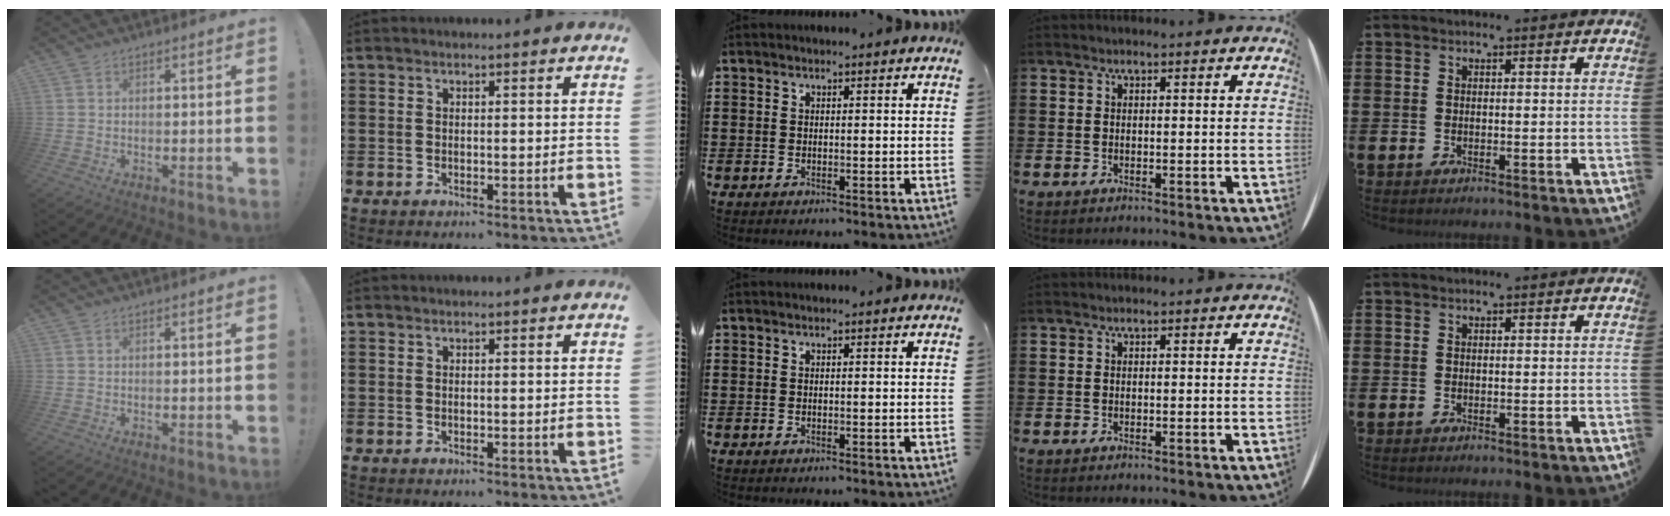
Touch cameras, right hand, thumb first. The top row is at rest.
{}